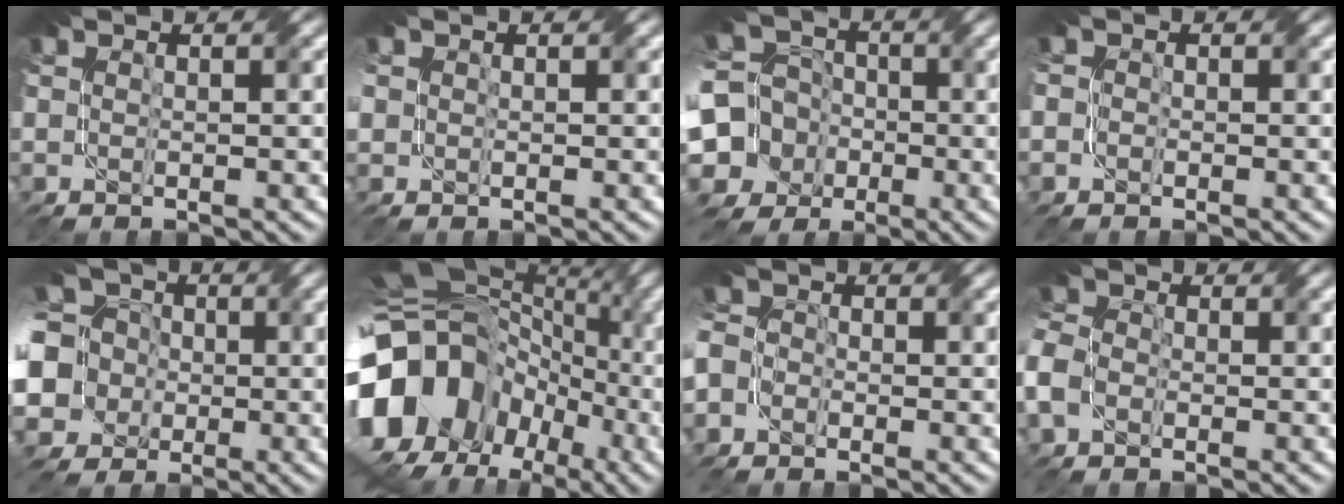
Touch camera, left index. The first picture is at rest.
{"total": 2.2, "force": [0.0, 1.9, 1.1], "torque": [-0.031, -0.002, 0.002]}
{"total": 12.6, "force": [-3.6, 11.7, 3.1], "torque": [-0.118, -0.007, -0.084]}
{"total": 1.0, "force": [-0.5, 0.9, -0.2], "torque": [0.000, -0.005, -0.004]}
{"total": 11.9, "force": [-0.1, 10.9, 4.8], "torque": [-0.141, 0.014, -0.029]}
{"total": 16.0, "force": [-3.4, 13.1, 8.5], "torque": [-0.191, 0.012, -0.080]}
{"total": 3.6, "force": [-1.7, 3.0, 1.0], "torque": [-0.023, 0.006, -0.043]}
{"total": 4.4, "force": [-1.5, 3.3, 2.5], "torque": [-0.084, 0.000, -0.034]}